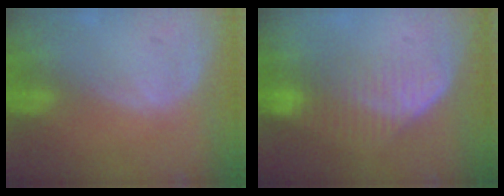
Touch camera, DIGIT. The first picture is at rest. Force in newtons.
{"total": 7.2, "press": 6.1, "slide": 3.8}